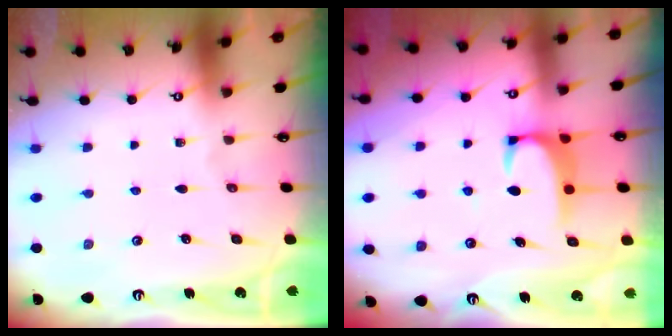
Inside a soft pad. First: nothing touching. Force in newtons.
{"total": 2.1, "press": 2.0, "slide": 0.3}